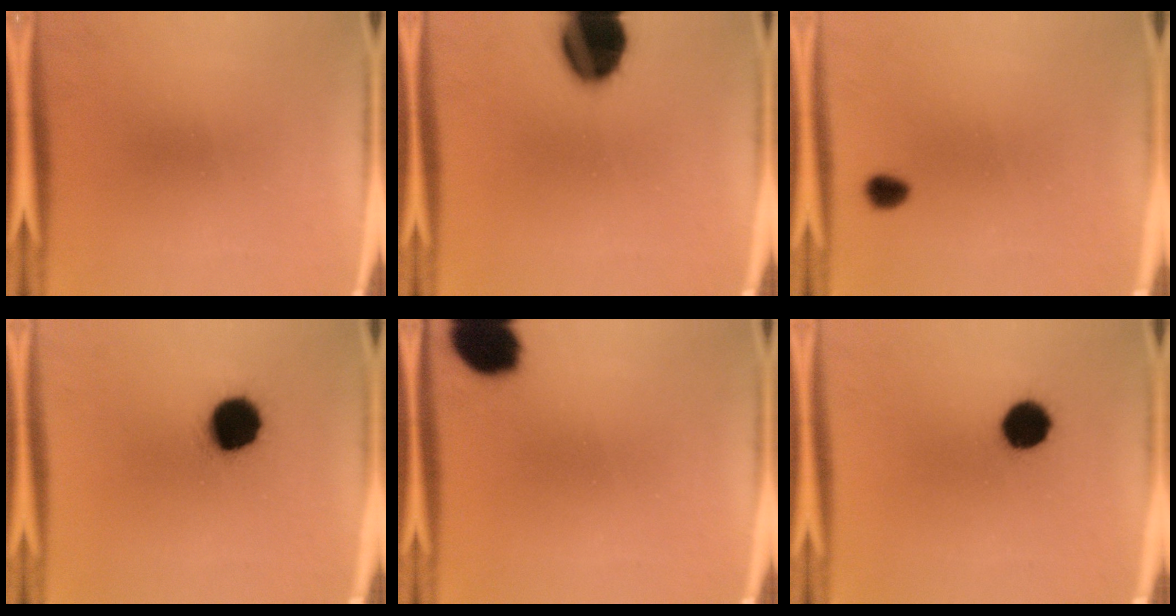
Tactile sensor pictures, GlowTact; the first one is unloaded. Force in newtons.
{"total": 18.1}
{"total": 3.0}
{"total": 12.6}
{"total": 12.1}
{"total": 8.5}